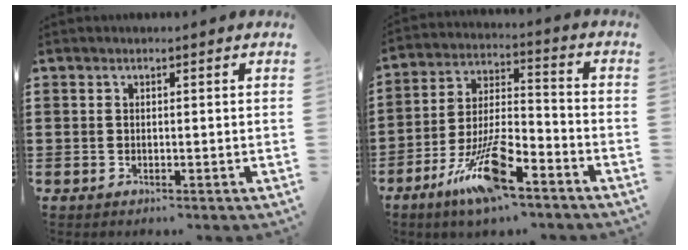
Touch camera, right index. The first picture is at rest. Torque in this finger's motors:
{"motor_torque": [1.74, -0.40, 1.05, 0.21]}